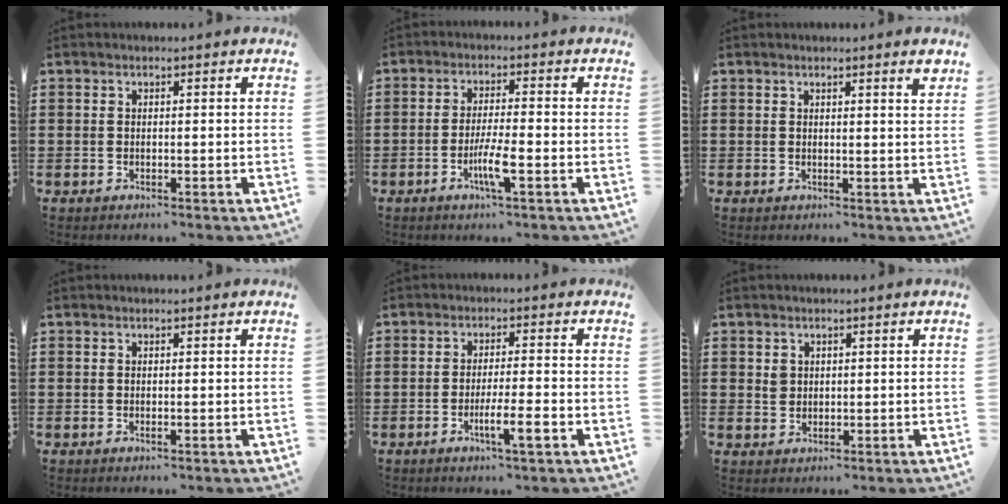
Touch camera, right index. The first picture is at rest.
{"total": 5.1, "force": [-2.1, 0.5, 4.6], "torque": [-0.089, -0.011, -0.039]}
{"total": 1.8, "force": [1.4, -0.1, 1.1], "torque": [-0.016, -0.004, 0.024]}
{"total": 0.0}
{"total": 5.2, "force": [-2.2, 0.5, 4.7], "torque": [-0.075, -0.007, -0.036]}
{"total": 1.7, "force": [0.6, 1.5, 0.6], "torque": [-0.017, 0.006, 0.012]}